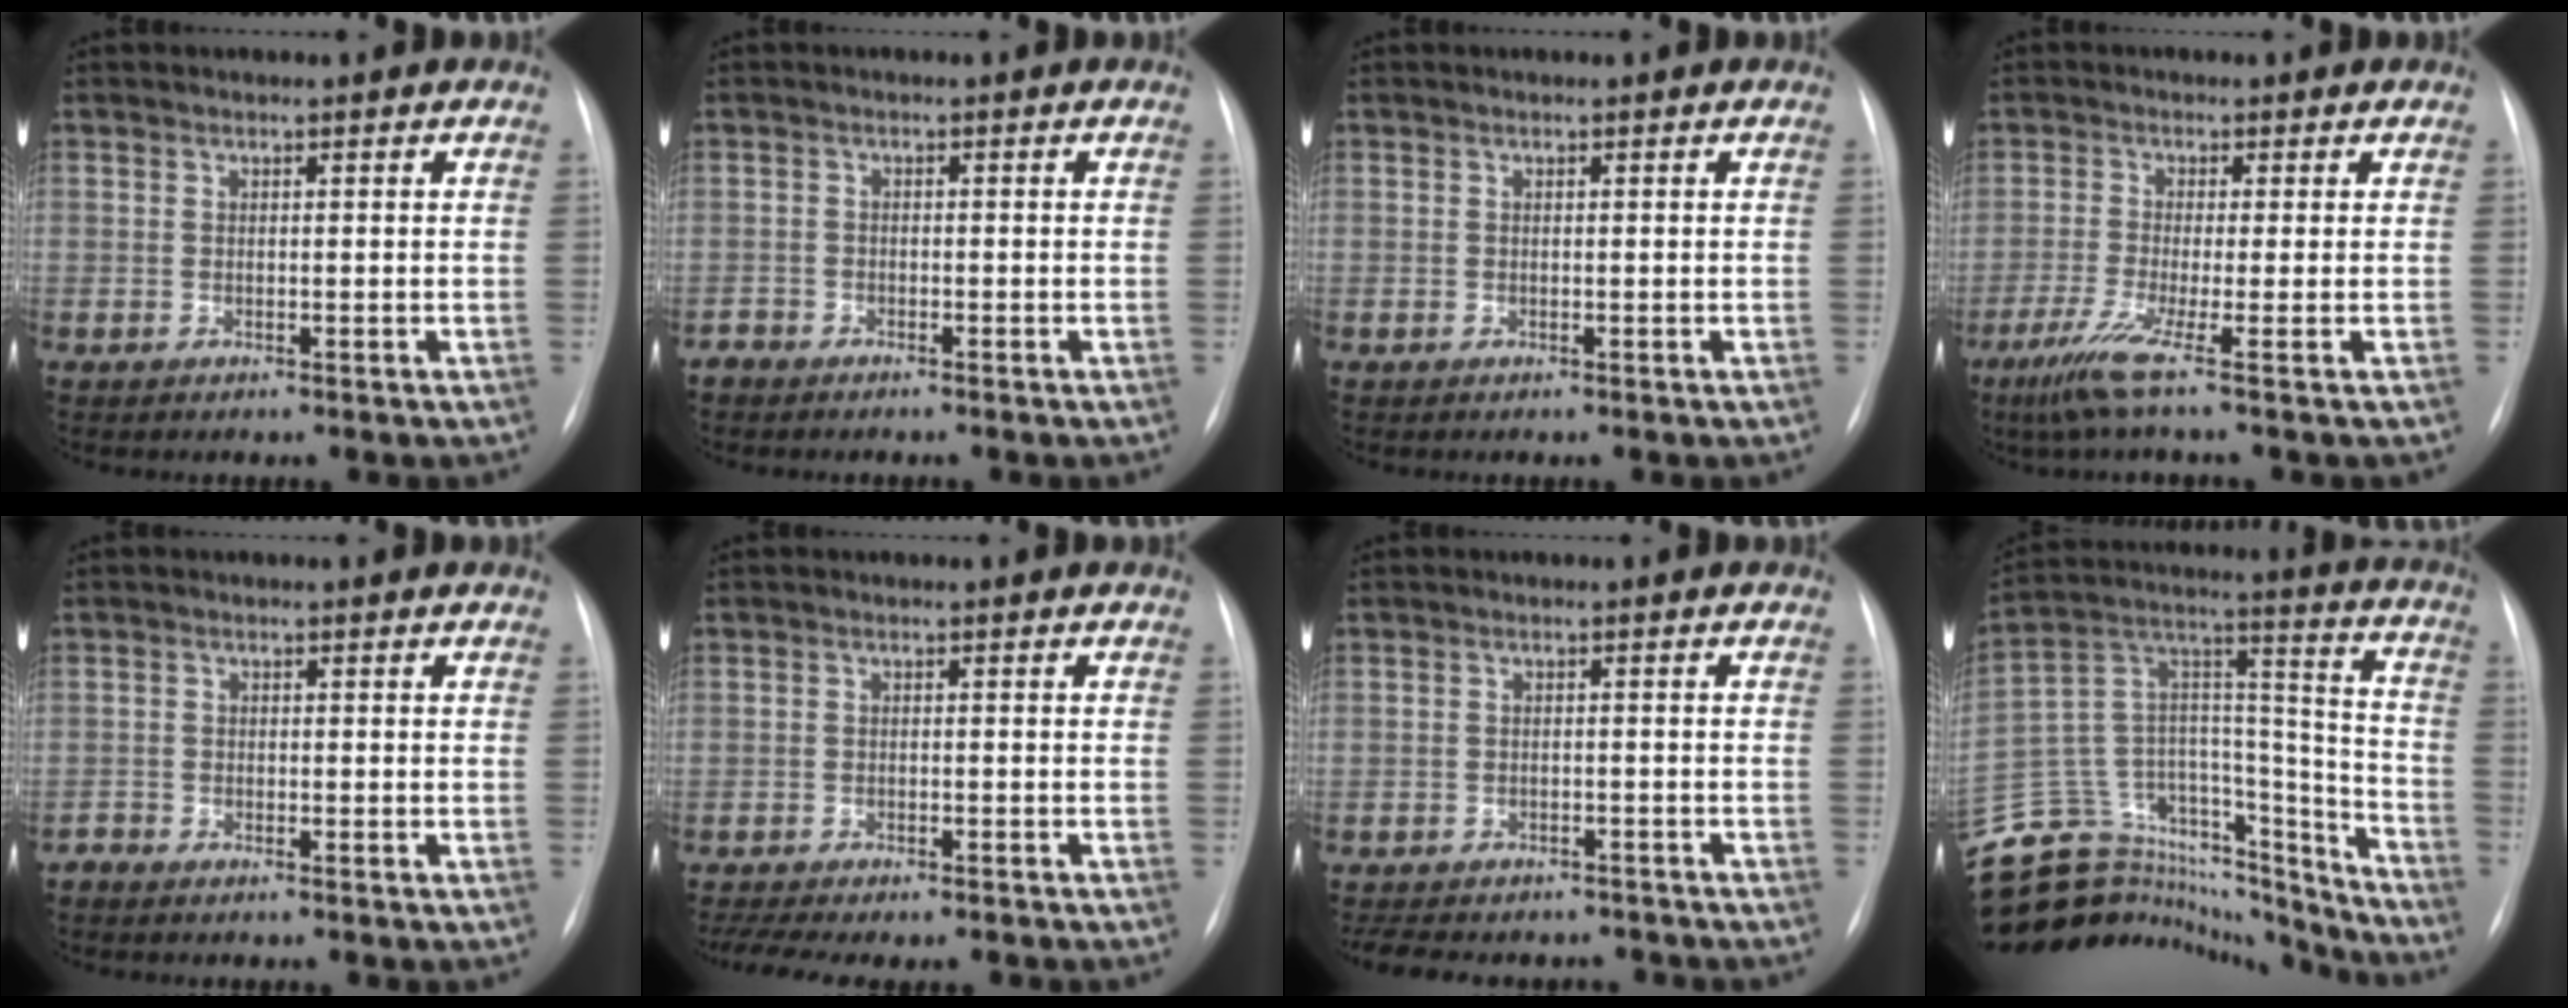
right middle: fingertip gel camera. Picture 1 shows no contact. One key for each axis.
{"total": 1.4, "fx": -1.4, "fy": 0.4, "fz": -0.1, "tx": -0.001, "ty": -0.001, "tz": -0.027}
{"total": 0.0}
{"total": 5.1, "fx": -3.0, "fy": -1.2, "fz": 4.0, "tx": -0.084, "ty": -0.020, "tz": -0.066}
{"total": 1.3, "fx": -1.3, "fy": 0.0, "fz": 0.0, "tx": -0.002, "ty": -0.003, "tz": -0.024}
{"total": 10.9, "fx": -9.4, "fy": 2.4, "fz": 4.9, "tx": -0.077, "ty": -0.001, "tz": -0.128}
{"total": 13.3, "fx": -11.6, "fy": 5.2, "fz": 4.2, "tx": -0.089, "ty": 0.008, "tz": -0.141}
{"total": 30.5, "fx": -27.9, "fy": 8.6, "fz": 8.6, "tx": -0.157, "ty": 0.042, "tz": -0.426}